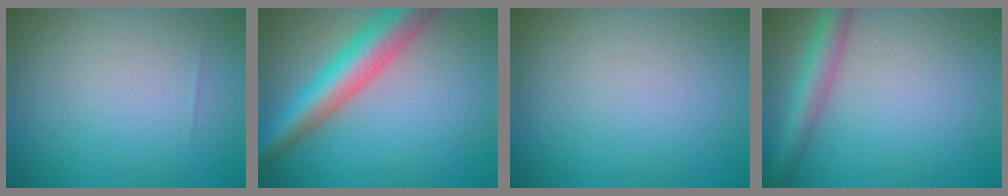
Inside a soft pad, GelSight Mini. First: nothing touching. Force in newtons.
{"total": 6.9, "press": 6.9, "slide": 0.3}
{"total": 0.0}
{"total": 3.8, "press": 3.8, "slide": 0.1}